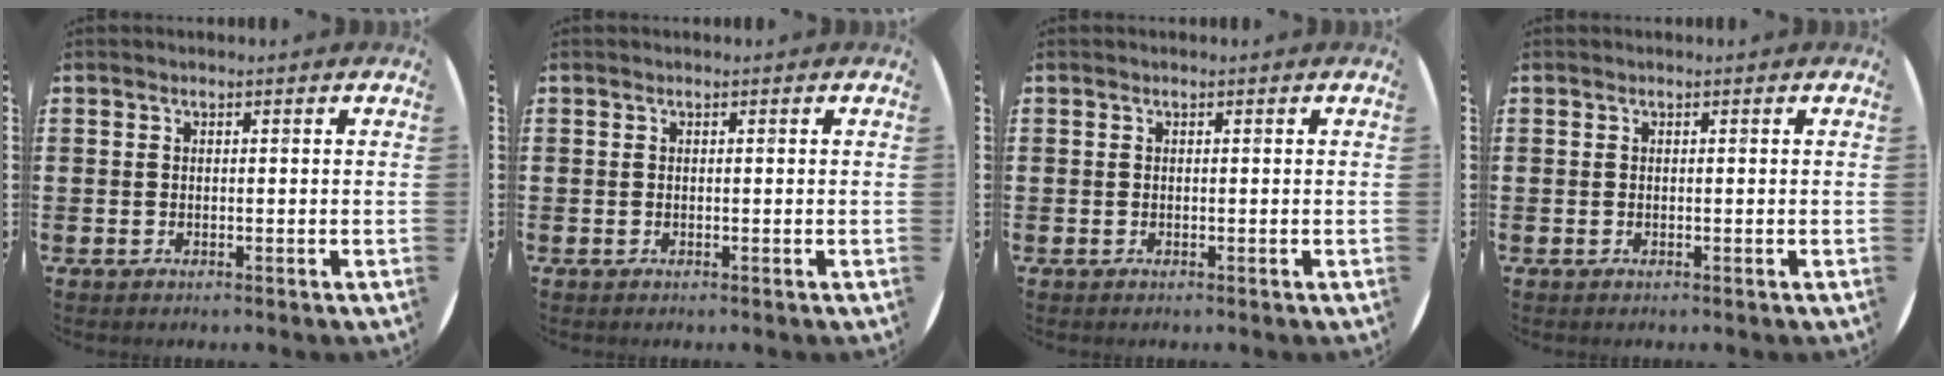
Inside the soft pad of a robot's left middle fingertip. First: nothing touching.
{"total": 0.0}
{"total": 0.0}
{"total": 0.0}